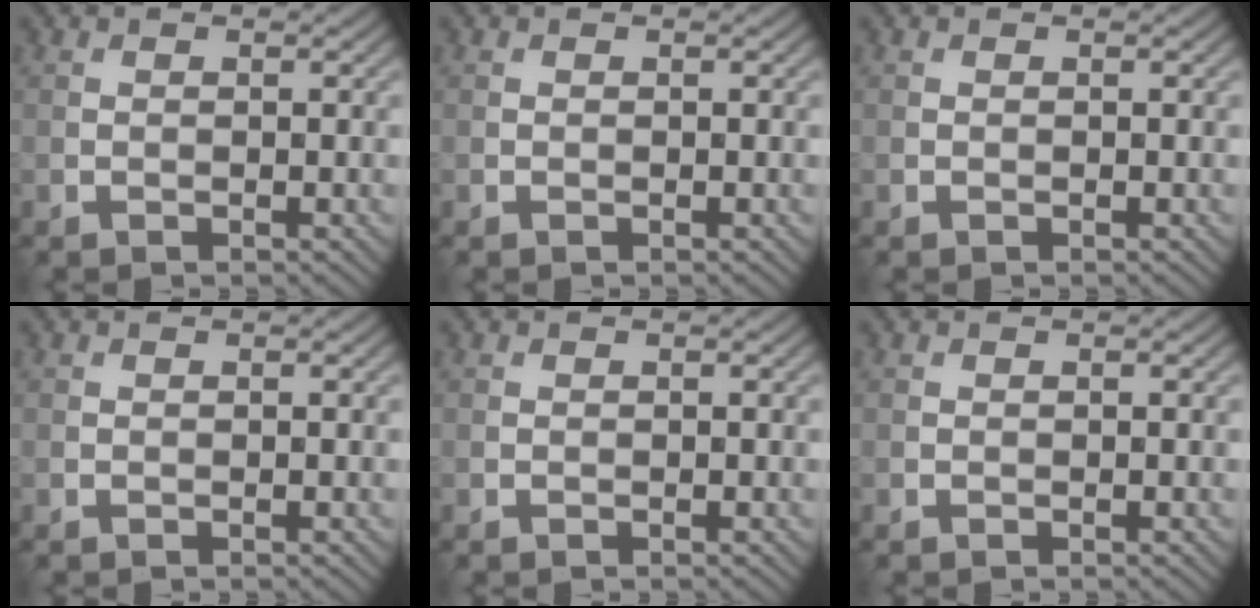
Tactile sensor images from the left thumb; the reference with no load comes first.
{"total": 0.0}
{"total": 0.0}
{"total": 0.0}
{"total": 0.0}
{"total": 0.0}